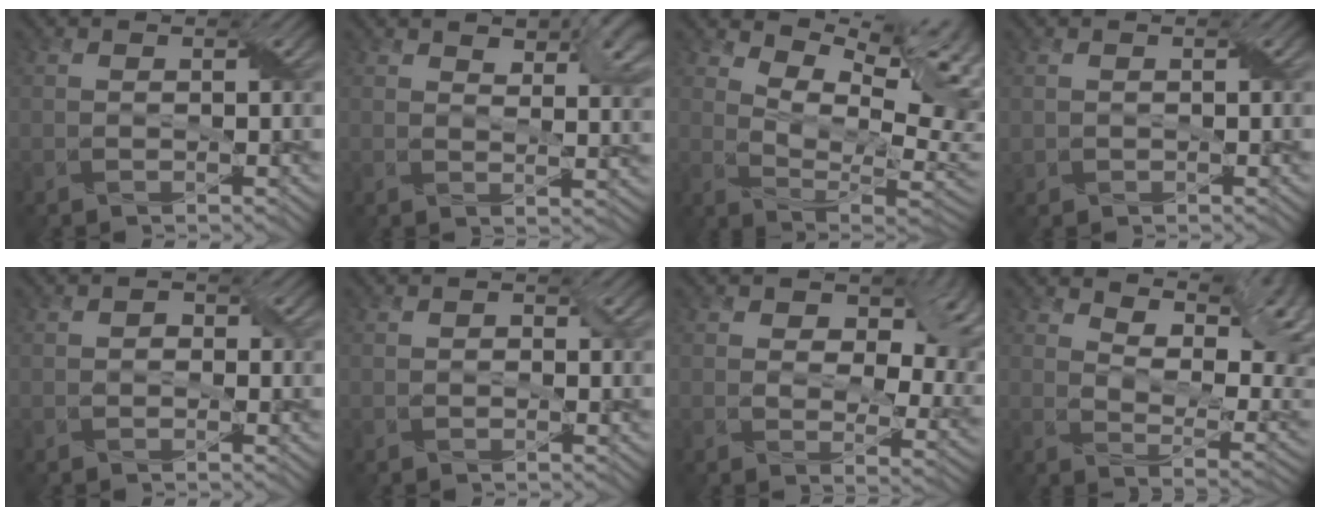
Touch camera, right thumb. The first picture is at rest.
{"total": 8.0, "force": [4.3, 3.6, 5.7], "torque": [-0.083, 0.002, 0.075]}
{"total": 12.0, "force": [6.0, 4.7, 9.2], "torque": [-0.170, 0.011, 0.102]}
{"total": 0.7, "force": [0.1, 0.7, 0.0], "torque": [-0.008, -0.002, 0.004]}
{"total": 1.1, "force": [-0.3, 1.0, 0.4], "torque": [-0.005, -0.002, -0.010]}
{"total": 0.8, "force": [-0.2, 0.7, 0.3], "torque": [-0.004, -0.003, -0.007]}
{"total": 12.5, "force": [4.6, 7.3, 9.1], "torque": [-0.128, -0.002, 0.073]}
{"total": 13.7, "force": [7.9, 6.1, 9.3], "torque": [-0.149, 0.005, 0.112]}